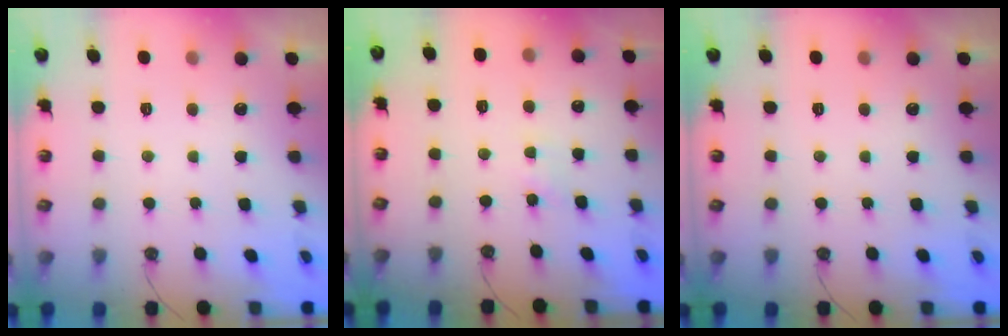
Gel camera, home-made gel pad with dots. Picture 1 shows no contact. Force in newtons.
{"total": 3.7, "press": 3.7, "slide": 0.5}
{"total": 0.0}